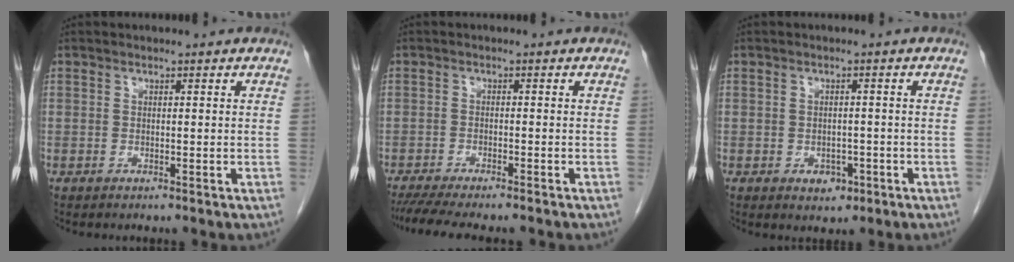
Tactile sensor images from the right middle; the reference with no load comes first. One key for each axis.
{"total": 9.8, "fx": -8.4, "fy": 1.2, "fz": 4.9, "tx": -0.068, "ty": -0.009, "tz": -0.126}
{"total": 2.7, "fx": -1.2, "fy": 1.9, "fz": 1.5, "tx": -0.014, "ty": 0.003, "tz": -0.007}